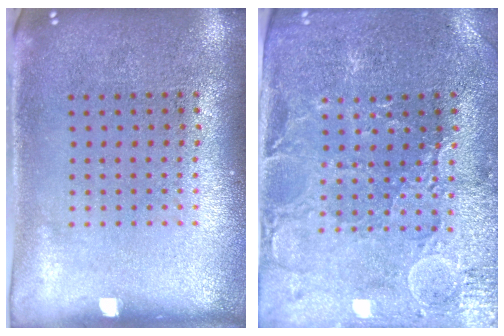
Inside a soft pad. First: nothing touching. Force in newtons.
{"total": 1.3, "press": 1.3, "slide": 0.4}